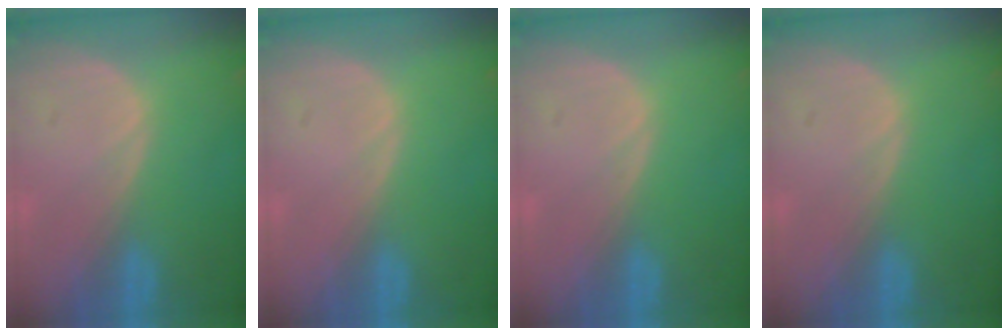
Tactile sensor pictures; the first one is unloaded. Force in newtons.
{"total": 0.0}
{"total": 0.0}
{"total": 0.0}